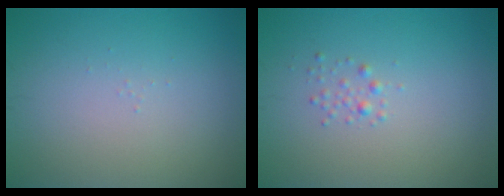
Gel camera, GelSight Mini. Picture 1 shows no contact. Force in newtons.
{"total": 0.9, "press": 0.9, "slide": 0.0}